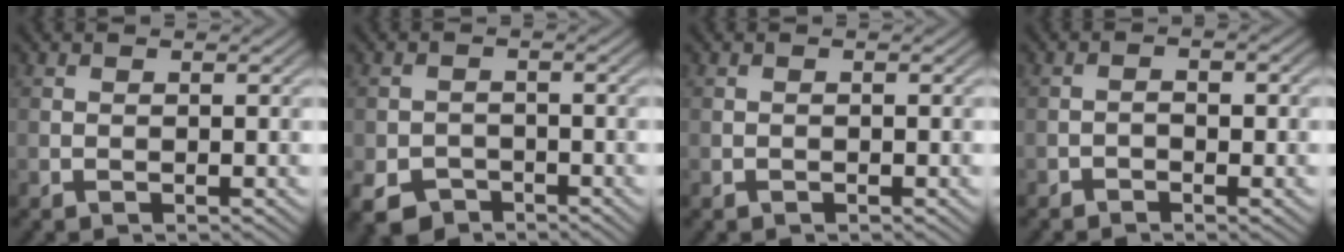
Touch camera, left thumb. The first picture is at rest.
{"total": 3.8, "force": [-2.5, 2.5, 1.4], "torque": [-0.031, -0.009, -0.051]}
{"total": 0.0}
{"total": 1.9, "force": [-1.0, 0.8, 1.5], "torque": [-0.022, 0.004, -0.020]}